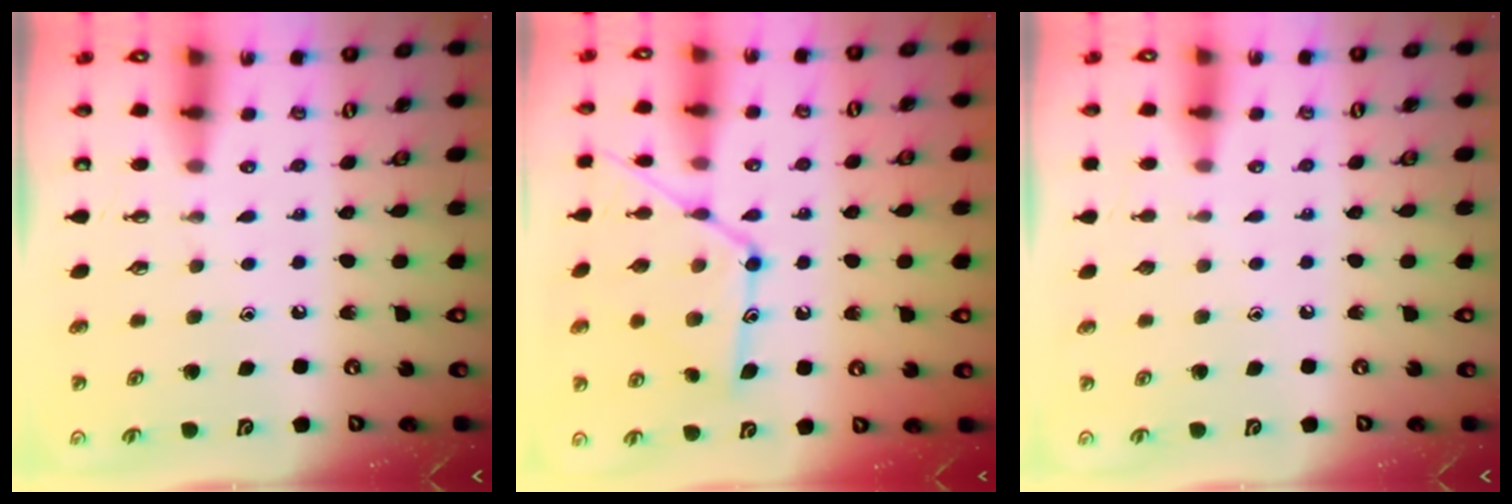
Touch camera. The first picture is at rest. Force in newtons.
{"total": 14.6, "press": 14.6, "slide": 0.8}
{"total": 0.0}